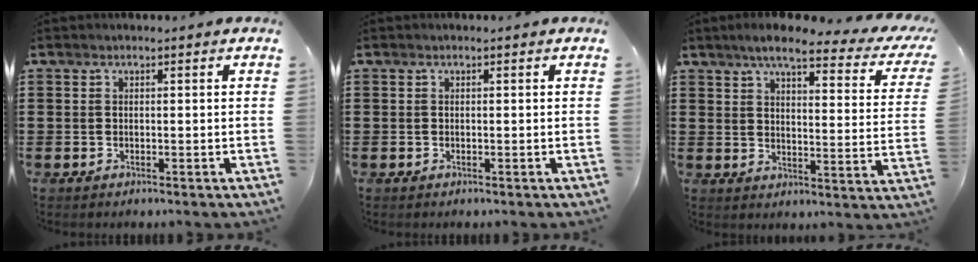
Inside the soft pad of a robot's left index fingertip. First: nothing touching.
{"total": 0.0}
{"total": 7.1, "force": [5.5, 0.8, 4.5], "torque": [-0.090, -0.025, 0.089]}